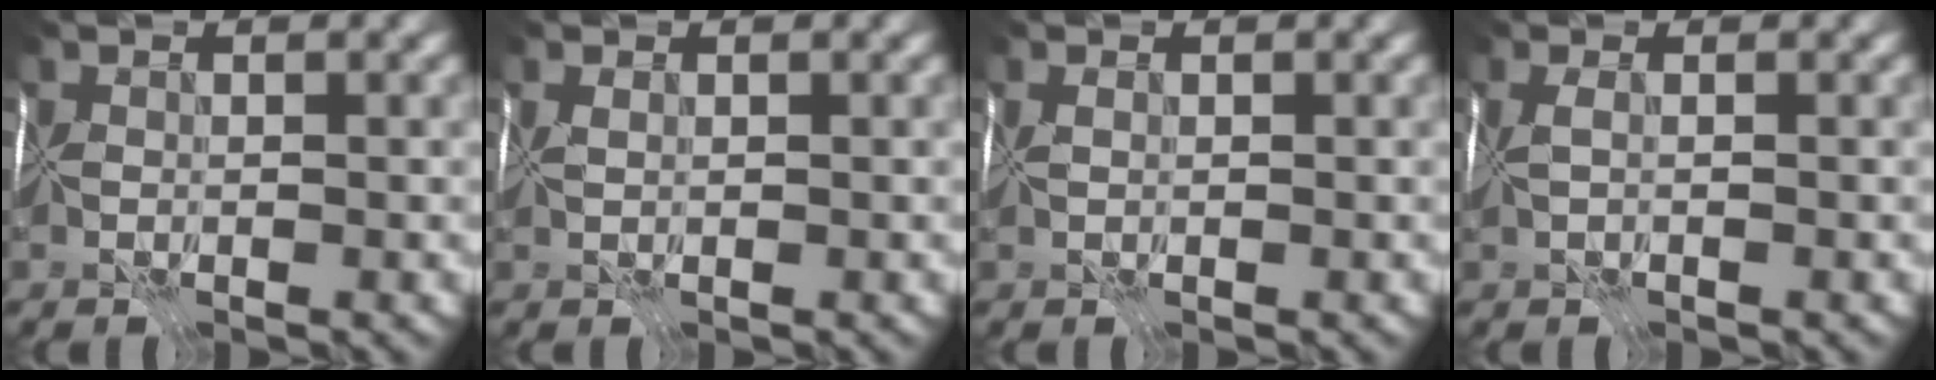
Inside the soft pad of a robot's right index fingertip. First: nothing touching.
{"total": 0.8, "force": [0.6, -0.5, -0.1], "torque": [0.005, 0.001, 0.015]}
{"total": 0.5, "force": [0.4, -0.4, 0.0], "torque": [0.003, -0.001, 0.011]}
{"total": 0.9, "force": [0.5, -0.6, 0.6], "torque": [-0.005, 0.002, 0.012]}